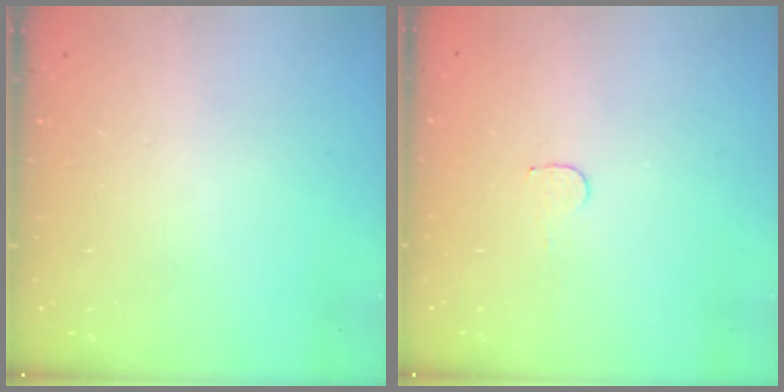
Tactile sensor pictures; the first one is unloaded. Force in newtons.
{"total": 3.4, "press": 3.4, "slide": 0.3}